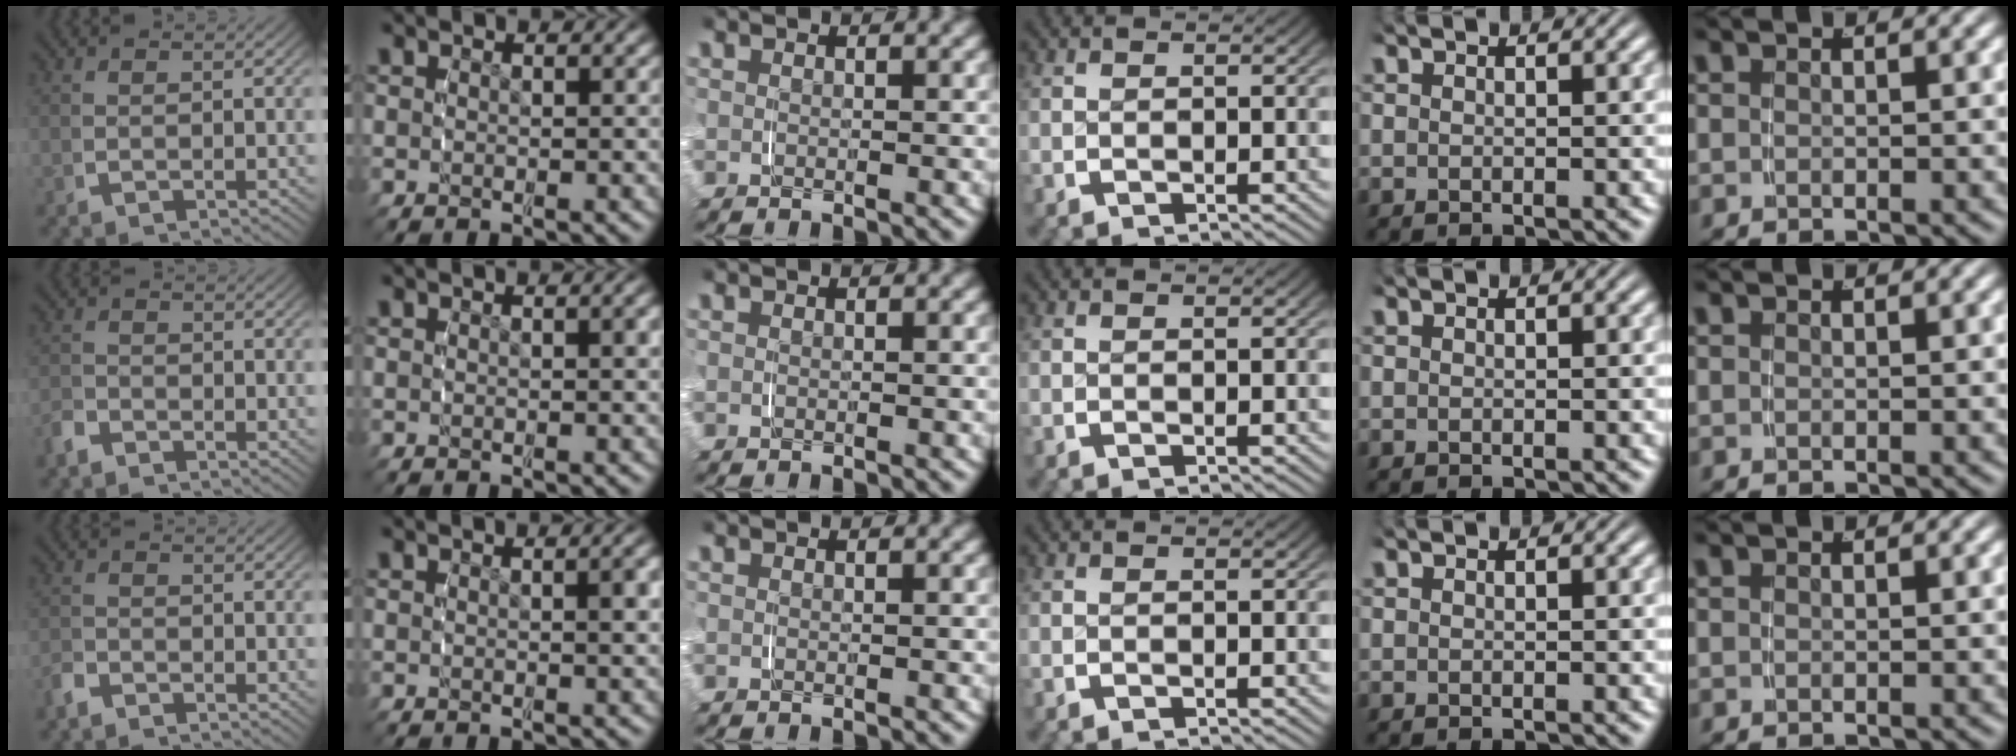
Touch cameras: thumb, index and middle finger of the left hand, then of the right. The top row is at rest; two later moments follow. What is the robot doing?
{"motion": "grasp_and_lifting", "object": "lipstick"}